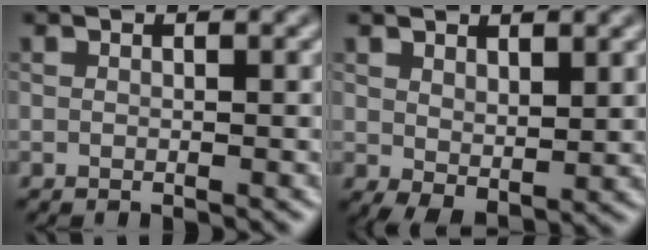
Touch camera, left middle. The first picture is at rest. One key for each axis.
{"total": 3.1, "fx": 1.1, "fy": 1.8, "fz": 2.3, "tx": -0.045, "ty": -0.009, "tz": 0.028}